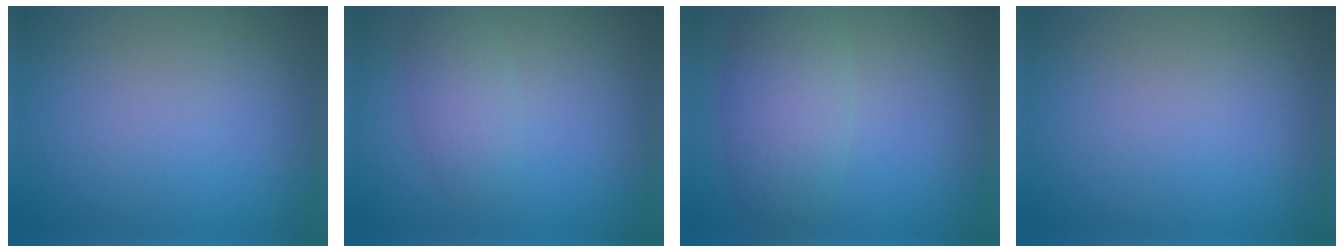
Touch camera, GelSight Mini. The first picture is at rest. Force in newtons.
{"total": 2.4, "press": 2.4, "slide": 0.0}
{"total": 4.8, "press": 4.8, "slide": 0.2}
{"total": 0.0}